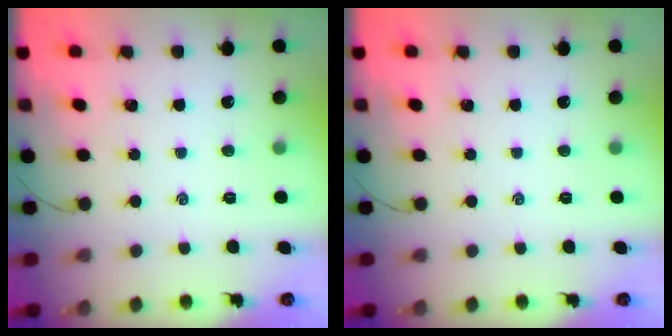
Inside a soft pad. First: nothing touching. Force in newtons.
{"total": 0.0}